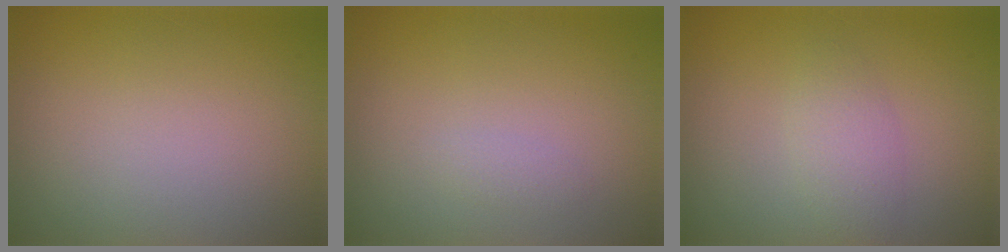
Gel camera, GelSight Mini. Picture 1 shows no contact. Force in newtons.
{"total": 0.7, "press": 0.7, "slide": 0.1}
{"total": 2.1, "press": 2.0, "slide": 0.0}